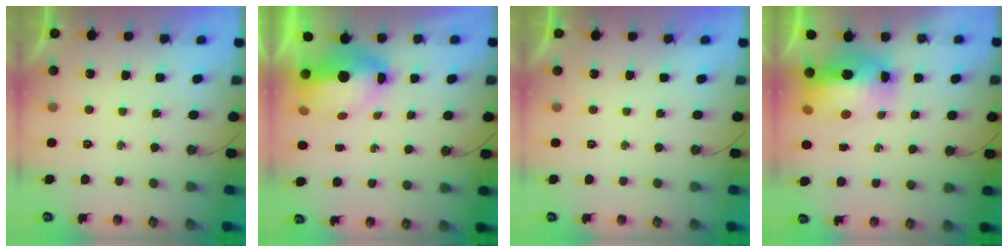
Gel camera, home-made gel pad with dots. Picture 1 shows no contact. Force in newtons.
{"total": 10.1, "press": 10.1, "slide": 1.3}
{"total": 0.0}
{"total": 15.5, "press": 15.4, "slide": 1.6}